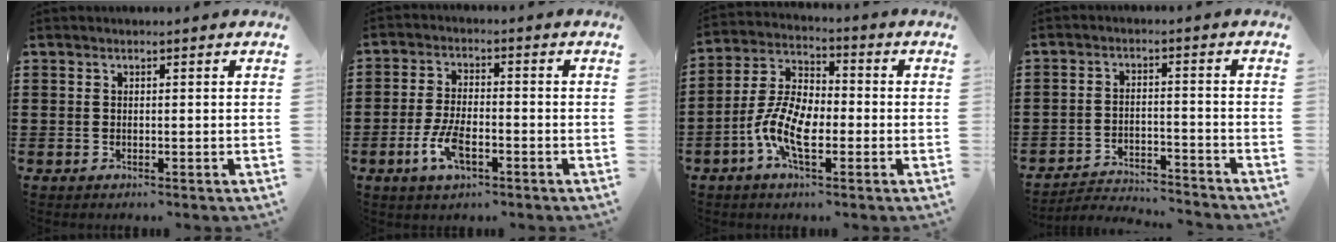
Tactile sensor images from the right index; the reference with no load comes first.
{"total": 6.2, "force": [-2.6, 2.6, 5.0], "torque": [-0.116, -0.004, -0.052]}
{"total": 9.3, "force": [-3.1, 4.3, 7.6], "torque": [-0.189, -0.009, -0.067]}
{"total": 3.4, "force": [-3.4, 0.3, 0.5], "torque": [-0.015, 0.006, -0.074]}